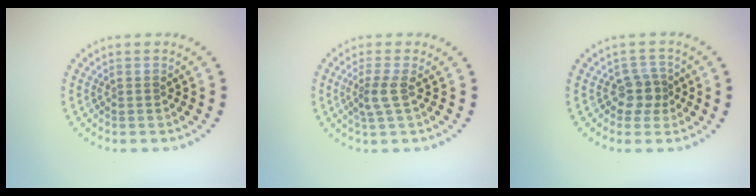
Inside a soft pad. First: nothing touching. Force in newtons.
{"total": 2.1, "press": 1.6, "slide": 1.3}
{"total": 2.3, "press": 1.8, "slide": 1.4}